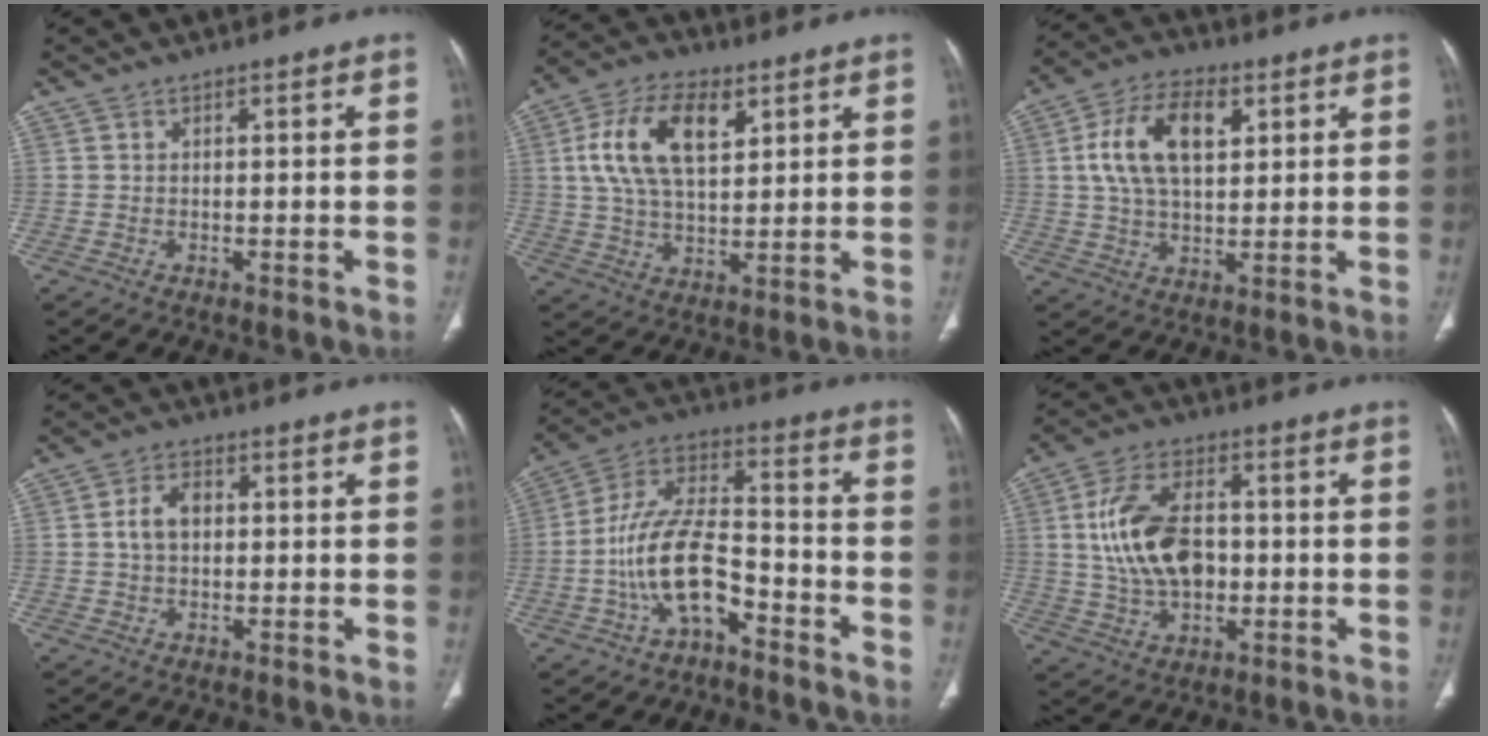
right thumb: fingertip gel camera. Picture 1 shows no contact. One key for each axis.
{"total": 14.3, "fx": 4.9, "fy": 7.7, "fz": 11.0, "tx": -0.198, "ty": -0.004, "tz": 0.092}
{"total": 13.2, "fx": 3.7, "fy": 7.5, "fz": 10.2, "tx": -0.177, "ty": 0.004, "tz": 0.066}
{"total": 4.6, "fx": 0.4, "fy": 3.2, "fz": 3.3, "tx": -0.061, "ty": 0.014, "tz": 0.004}
{"total": 13.7, "fx": -5.9, "fy": 6.6, "fz": 10.4, "tx": -0.196, "ty": 0.068, "tz": -0.109}
{"total": 14.6, "fx": 0.3, "fy": 9.2, "fz": 11.3, "tx": -0.195, "ty": 0.015, "tz": 0.010}